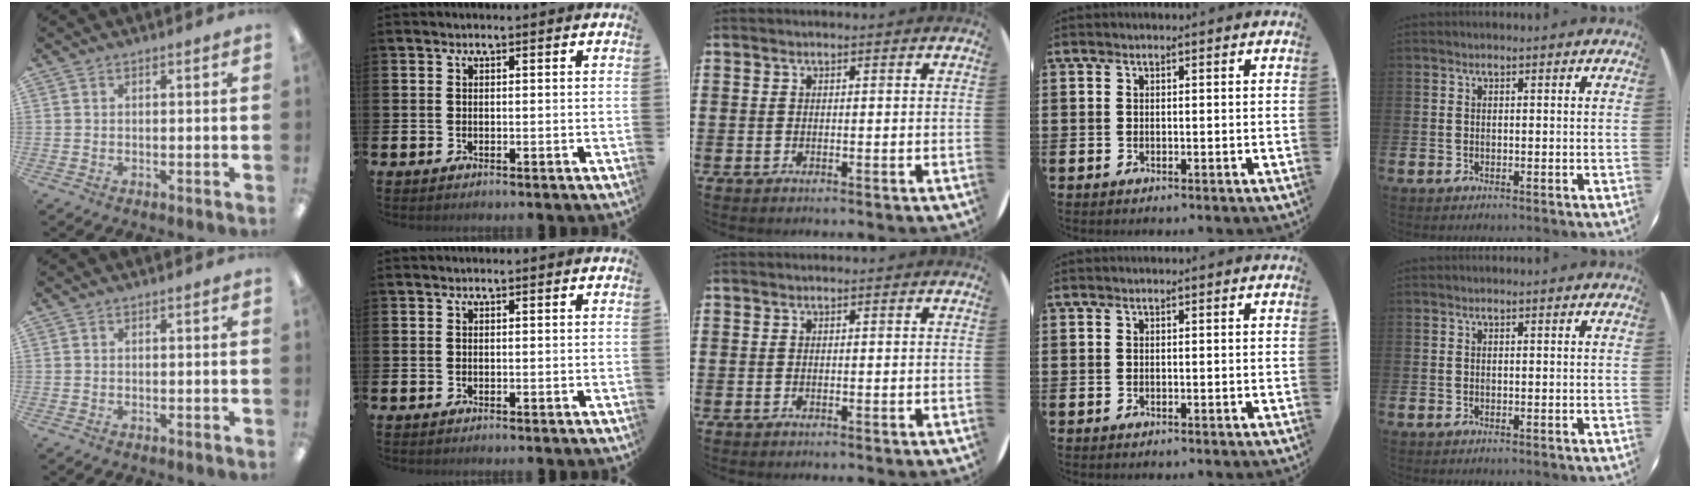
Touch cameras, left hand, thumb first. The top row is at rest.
{}